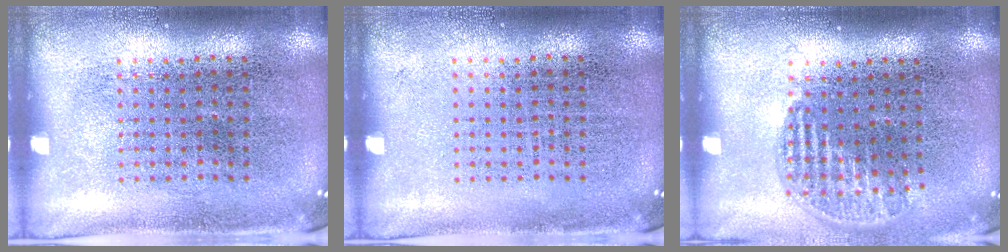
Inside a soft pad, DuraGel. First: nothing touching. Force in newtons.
{"total": 0.0}
{"total": 1.2, "press": 1.0, "slide": 0.6}